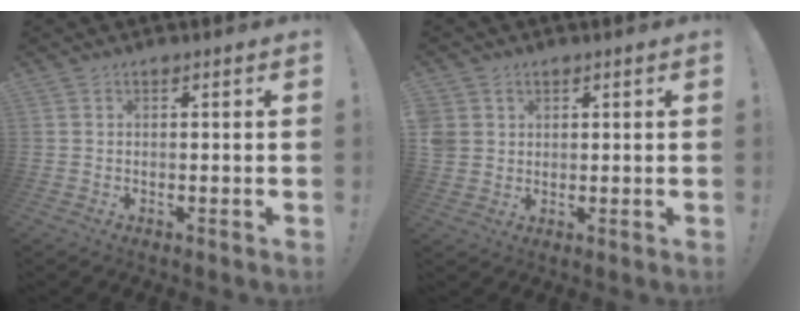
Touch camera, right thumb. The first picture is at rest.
{"total": 4.0, "force": [1.5, 3.6, 0.9], "torque": [-0.025, -0.004, 0.029]}